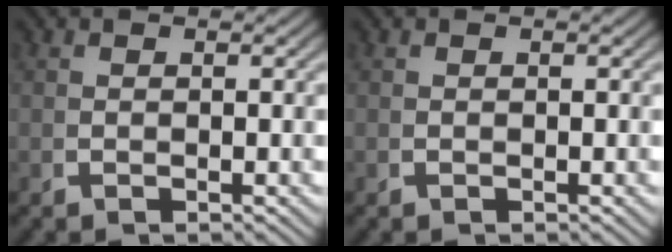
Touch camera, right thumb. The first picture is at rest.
{"total": 0.0}